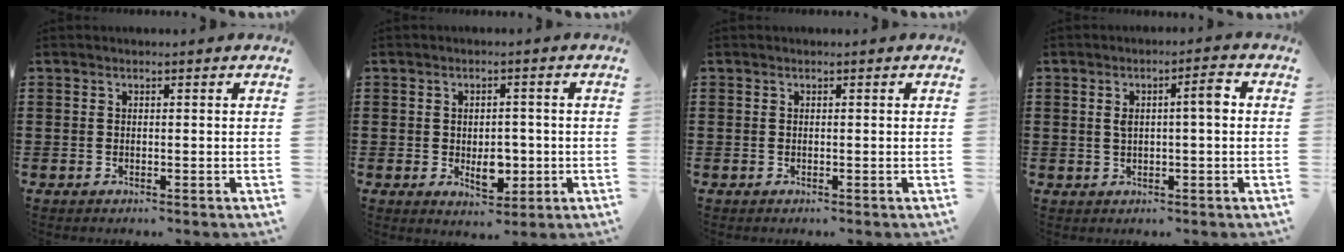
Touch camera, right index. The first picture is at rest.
{"total": 4.8, "force": [-0.9, 3.1, 3.6], "torque": [-0.051, 0.000, -0.019]}
{"total": 0.0}
{"total": 4.1, "force": [0.7, 1.0, 3.9], "torque": [-0.068, 0.004, 0.006]}